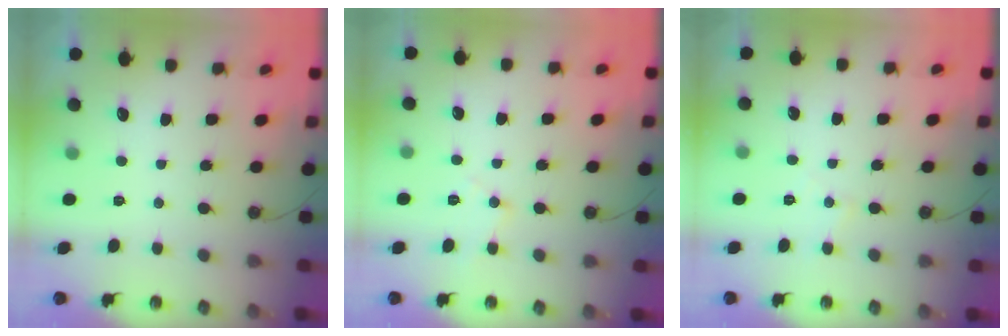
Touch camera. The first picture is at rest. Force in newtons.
{"total": 7.2, "press": 7.2, "slide": 0.6}
{"total": 4.9, "press": 4.9, "slide": 0.5}